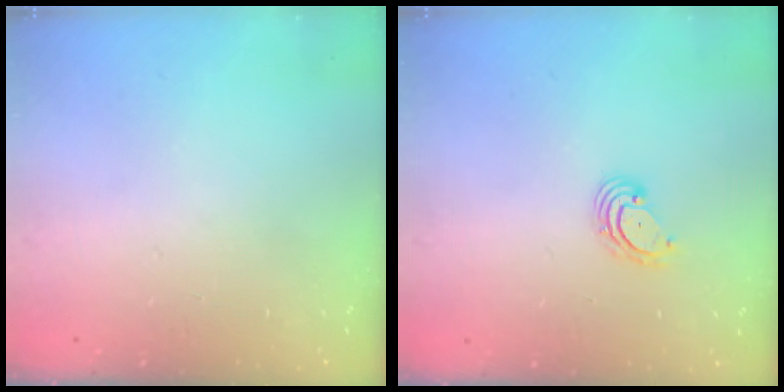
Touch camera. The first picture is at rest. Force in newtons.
{"total": 3.7, "press": 3.7, "slide": 0.4}